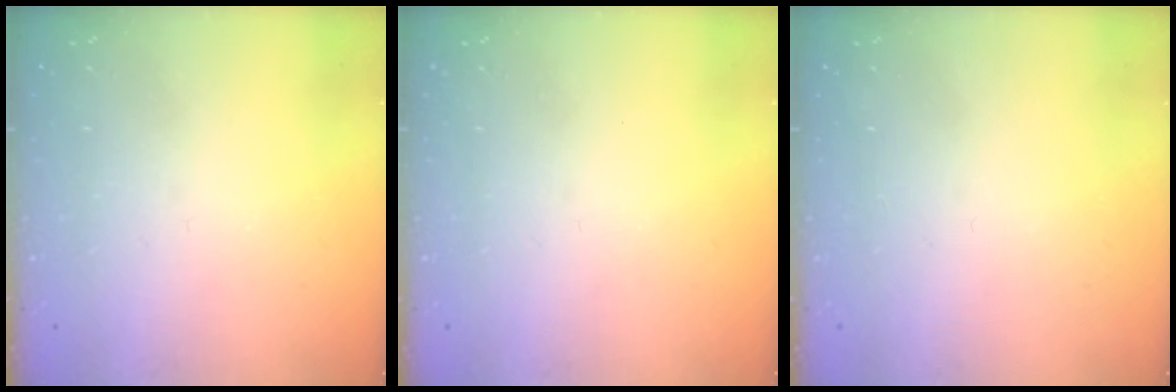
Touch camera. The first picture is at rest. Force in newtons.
{"total": 0.0}
{"total": 1.5, "press": 1.5, "slide": 0.1}